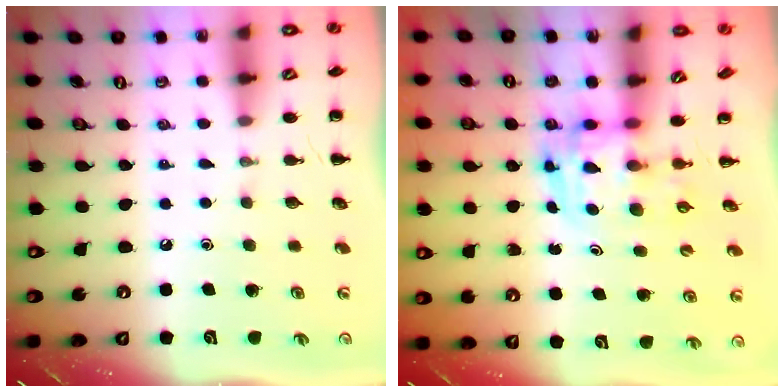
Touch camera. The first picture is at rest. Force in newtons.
{"total": 3.6, "press": 3.6, "slide": 0.6}